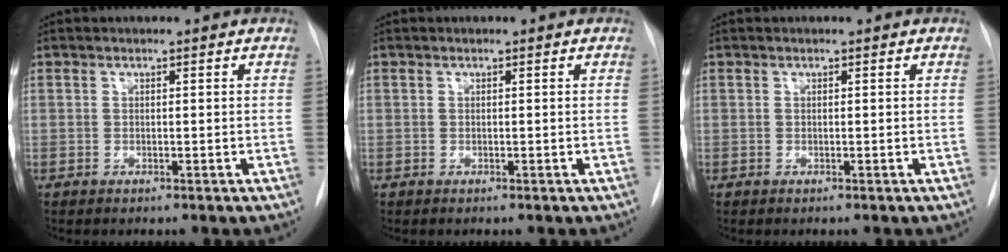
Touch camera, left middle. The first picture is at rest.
{"total": 0.0}
{"total": 0.0}